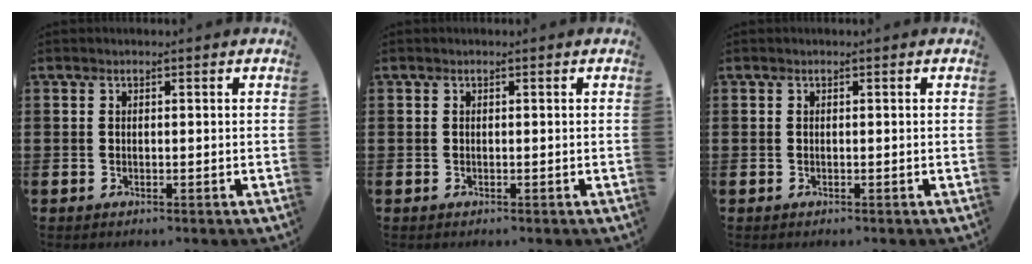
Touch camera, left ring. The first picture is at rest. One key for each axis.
{"total": 0.0}
{"total": 0.0}